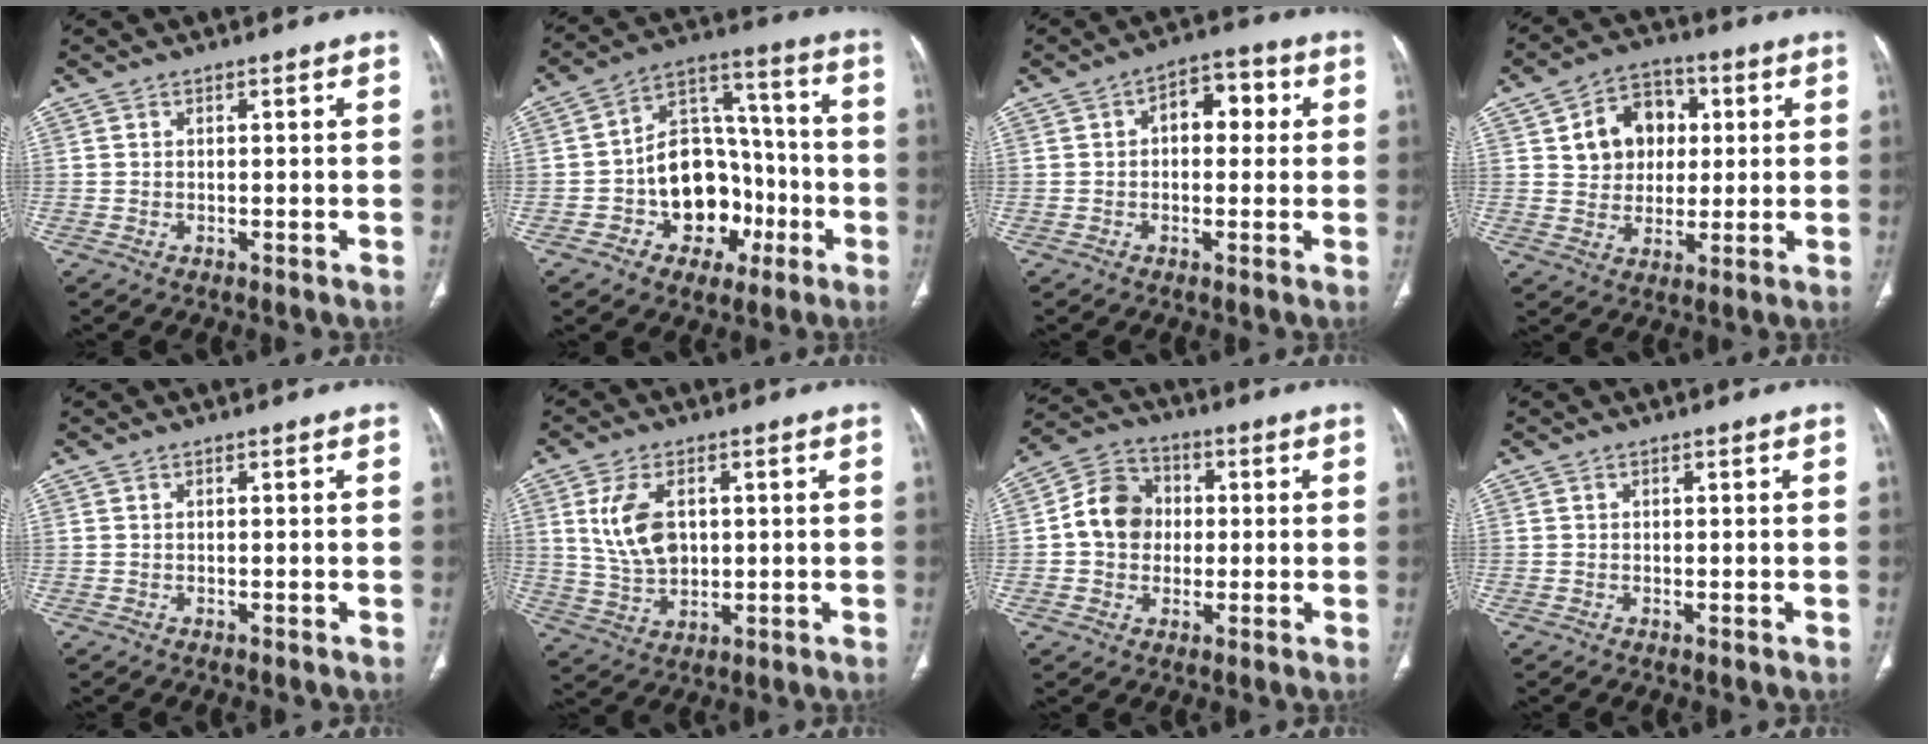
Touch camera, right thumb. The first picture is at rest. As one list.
[{"total": 16.7, "force": [-4.8, 12.2, 10.3], "torque": [-0.104, 0.053, -0.070]}, {"total": 7.3, "force": [1.1, 4.7, 5.5], "torque": [-0.046, 0.023, 0.009]}, {"total": 11.3, "force": [2.8, 9.2, 6.0], "torque": [-0.050, 0.002, 0.045]}, {"total": 0.0}, {"total": 9.3, "force": [2.0, 5.9, 6.9], "torque": [-0.128, -0.006, 0.049]}, {"total": 9.8, "force": [0.2, 8.5, 4.9], "torque": [-0.066, 0.023, -0.007]}, {"total": 0.0}]